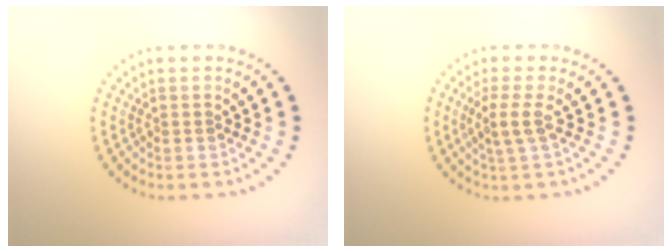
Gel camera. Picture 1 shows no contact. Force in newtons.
{"total": 2.0, "press": 1.5, "slide": 1.3}